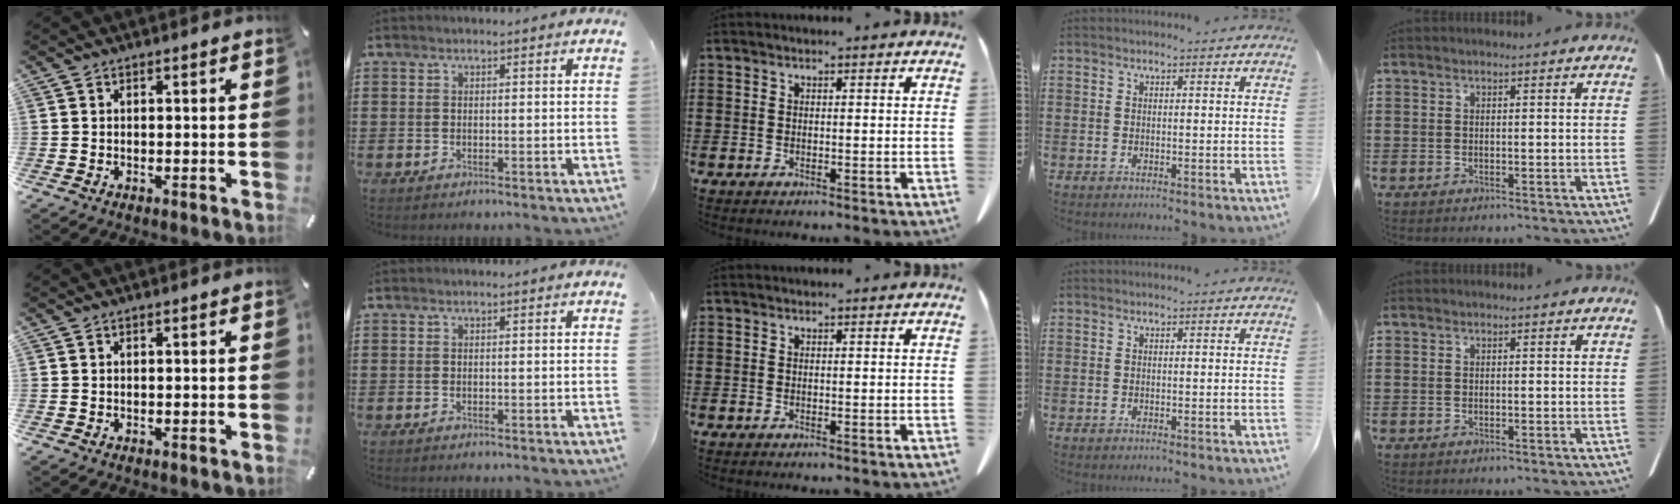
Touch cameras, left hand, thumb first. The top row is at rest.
{}